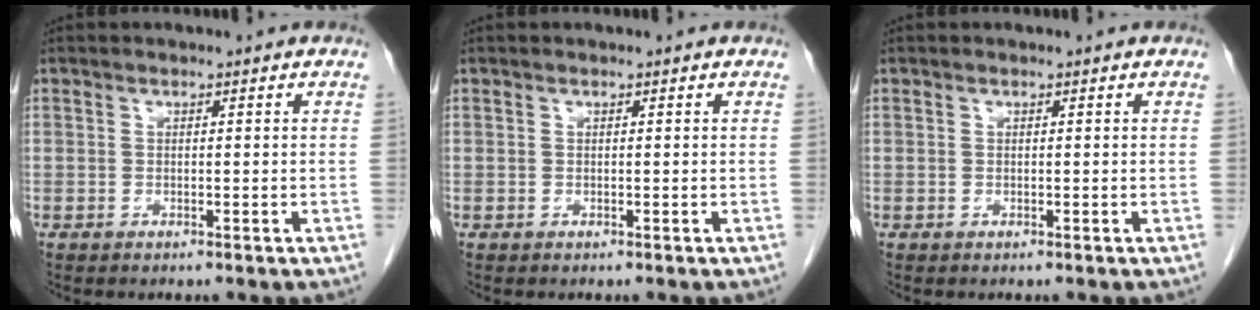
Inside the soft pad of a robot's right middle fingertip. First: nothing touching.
{"total": 0.0}
{"total": 0.0}